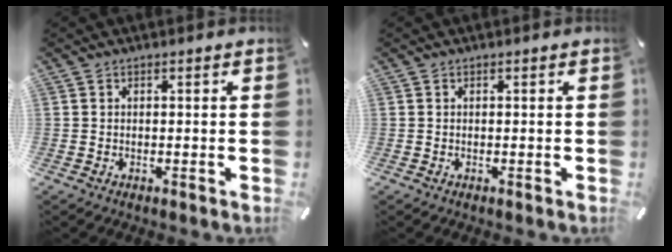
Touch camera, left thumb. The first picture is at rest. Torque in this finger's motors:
{"motor_torque": [0.01, 0.01, 0.00, 0.00, 0.00]}